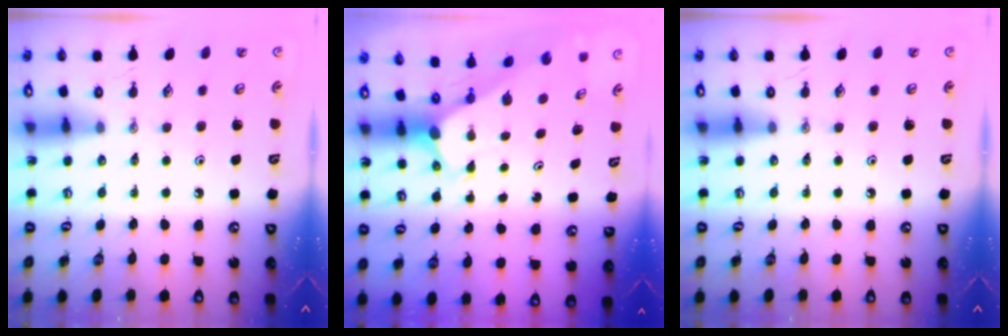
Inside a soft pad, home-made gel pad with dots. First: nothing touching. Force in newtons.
{"total": 2.5, "press": 2.5, "slide": 0.1}
{"total": 0.0}